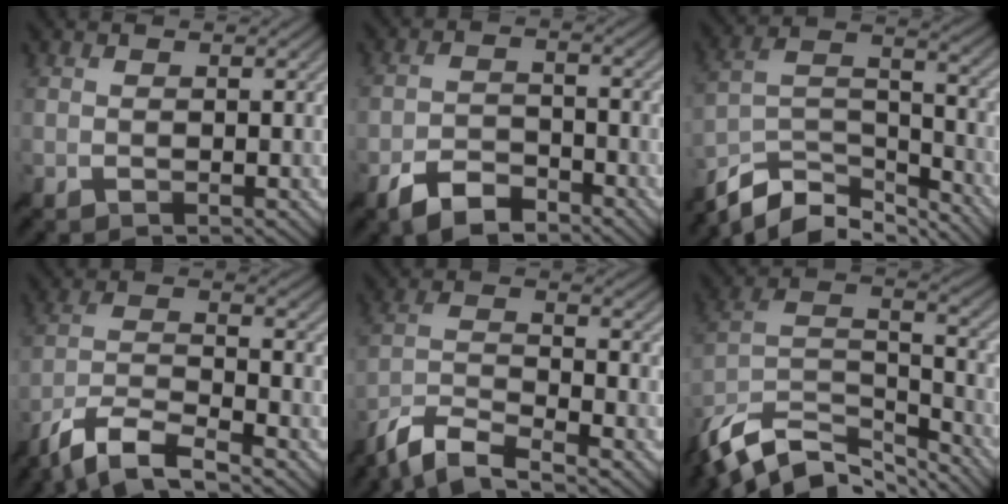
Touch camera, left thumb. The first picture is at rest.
{"total": 5.9, "force": [-4.5, 2.4, 3.0], "torque": [-0.055, -0.003, -0.089]}
{"total": 11.8, "force": [-9.5, 4.4, 5.5], "torque": [-0.118, -0.003, -0.177]}
{"total": 8.9, "force": [-7.1, 1.8, 5.1], "torque": [-0.105, -0.006, -0.145]}
{"total": 8.4, "force": [-7.1, 1.6, 4.2], "torque": [-0.087, -0.008, -0.145]}
{"total": 14.4, "force": [-10.9, 6.2, 7.1], "torque": [-0.200, -0.016, -0.189]}